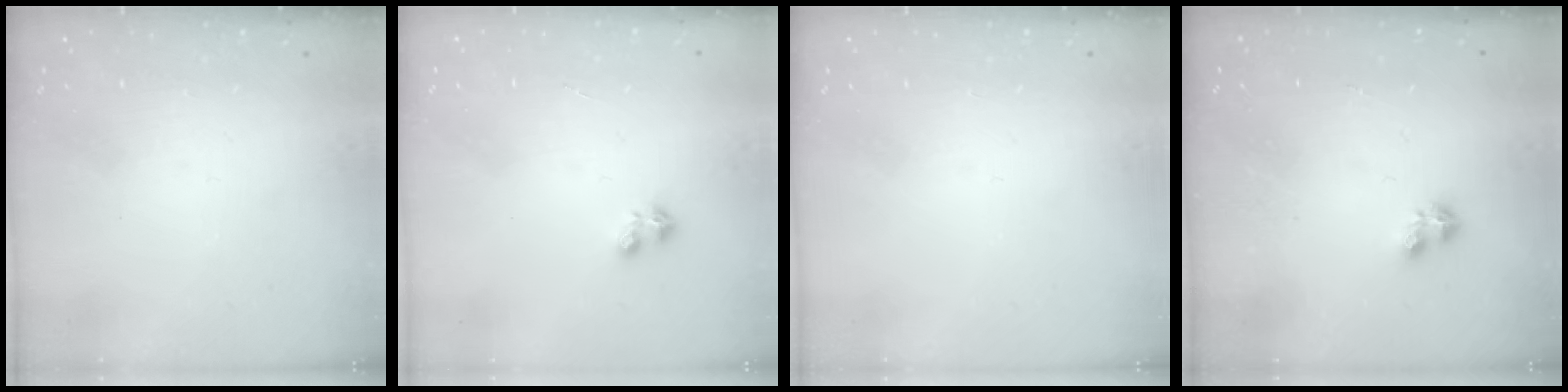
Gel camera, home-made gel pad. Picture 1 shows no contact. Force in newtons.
{"total": 1.5, "press": 1.5, "slide": 0.3}
{"total": 0.0}
{"total": 2.2, "press": 2.2, "slide": 0.4}